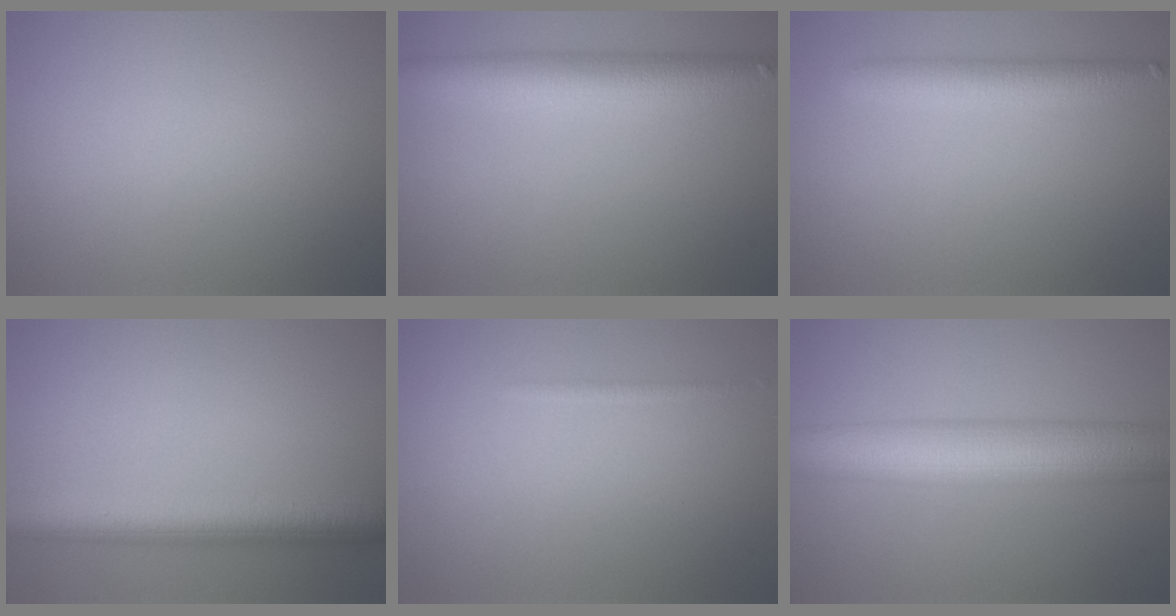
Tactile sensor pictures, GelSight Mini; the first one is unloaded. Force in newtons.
{"total": 6.6, "press": 6.6, "slide": 0.4}
{"total": 3.8, "press": 3.8, "slide": 0.3}
{"total": 5.6, "press": 5.6, "slide": 0.1}
{"total": 0.6, "press": 0.6, "slide": 0.0}
{"total": 9.8, "press": 9.8, "slide": 0.1}